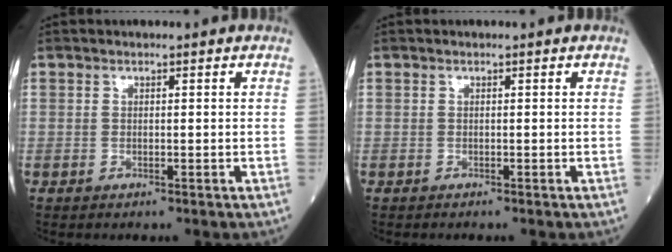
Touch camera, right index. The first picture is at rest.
{"total": 0.0}